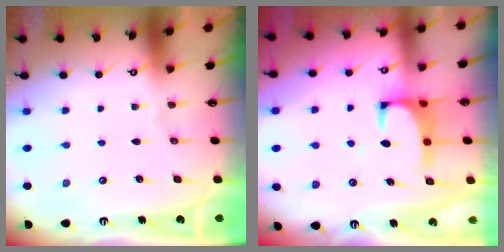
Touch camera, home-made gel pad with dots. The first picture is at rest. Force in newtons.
{"total": 1.6, "press": 1.3, "slide": 0.9}